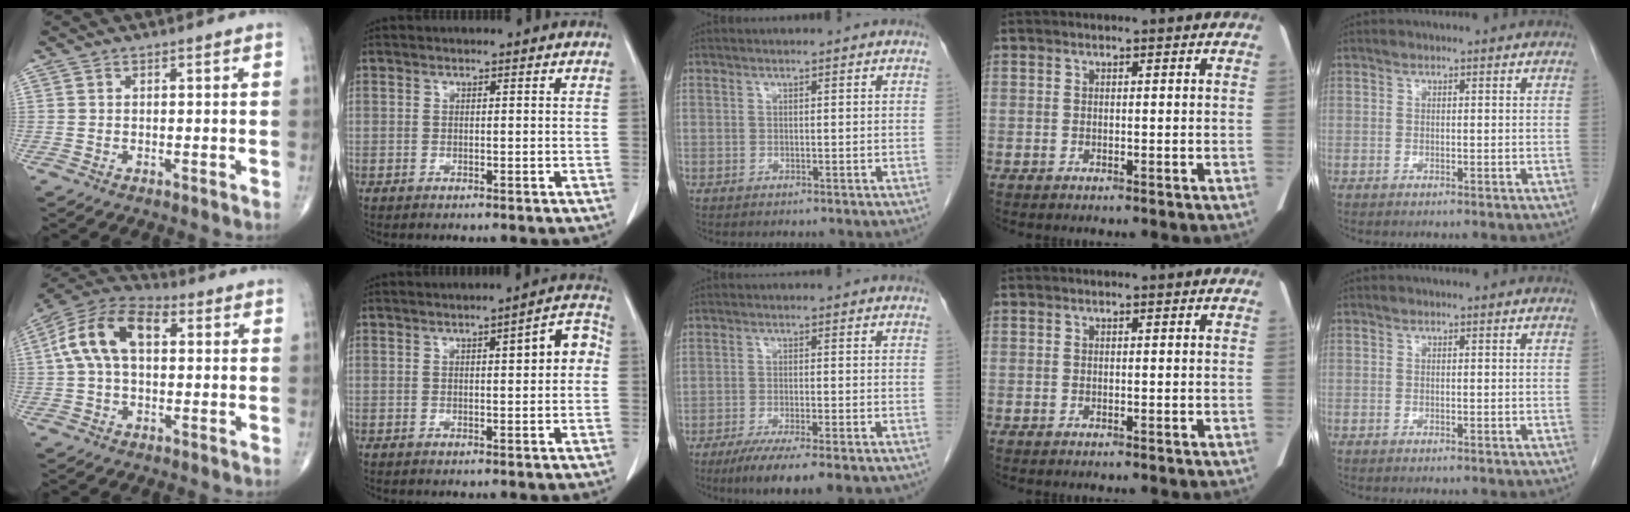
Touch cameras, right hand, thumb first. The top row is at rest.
{"thumb": {"total": 13.4, "force": [2.3, 7.8, 10.6], "torque": [-0.206, 0.037, 0.032]}, "index": {"total": 5.0, "force": [0.6, 1.2, 4.8], "torque": [-0.059, 0.020, 0.004]}, "middle": {"total": 9.9, "force": [-7.4, 1.0, 6.5], "torque": [-0.089, -0.018, -0.108]}}